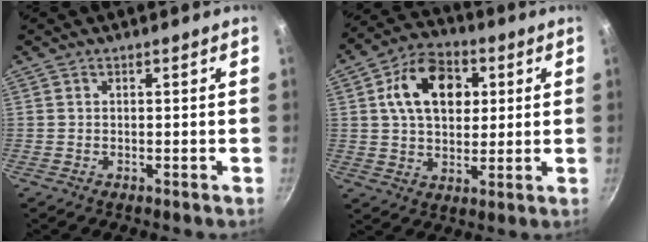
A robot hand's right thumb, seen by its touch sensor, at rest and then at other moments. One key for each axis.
{"total": 14.4, "fx": 3.7, "fy": 9.9, "fz": 9.7, "tx": -0.128, "ty": 0.006, "tz": 0.051}